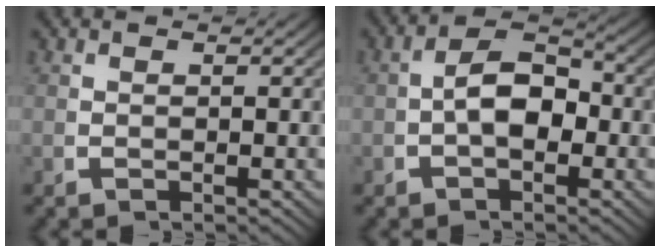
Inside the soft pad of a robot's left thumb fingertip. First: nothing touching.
{"total": 5.8, "force": [-0.4, 3.6, 4.5], "torque": [-0.069, -0.008, -0.004]}